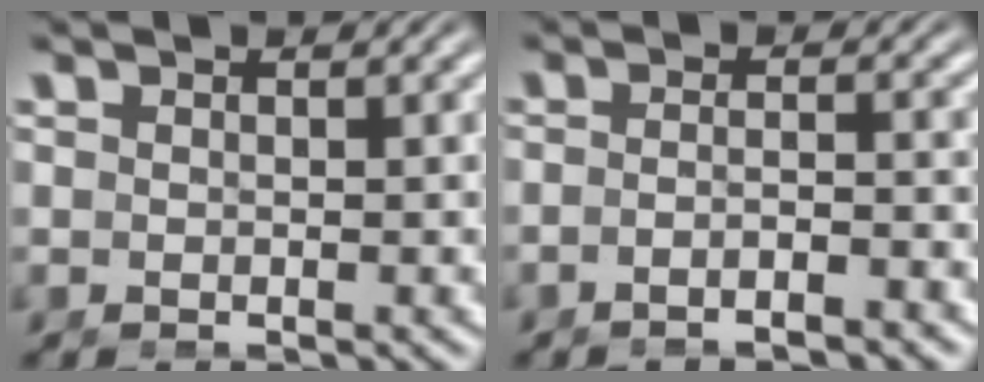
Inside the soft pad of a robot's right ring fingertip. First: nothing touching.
{"total": 2.8, "force": [-2.3, -0.3, 1.6], "torque": [-0.024, -0.003, -0.042]}